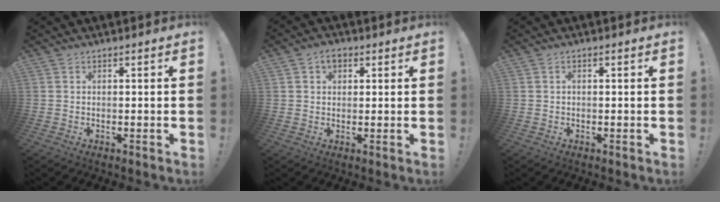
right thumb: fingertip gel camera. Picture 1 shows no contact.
{"total": 4.1, "force": [1.8, 2.9, 2.3], "torque": [-0.041, 0.003, 0.032]}
{"total": 0.8, "force": [-0.4, 0.0, 0.7], "torque": [-0.014, 0.002, -0.008]}